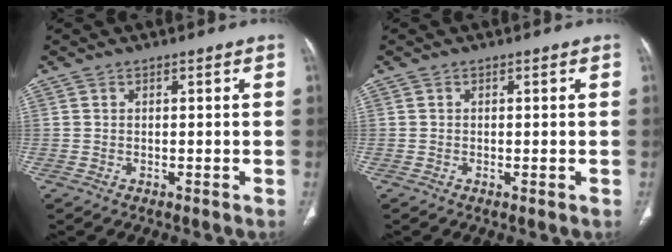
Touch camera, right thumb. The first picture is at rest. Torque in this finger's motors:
{"motor_torque": [2.12, 1.84, 0.12, -0.57, -0.05]}